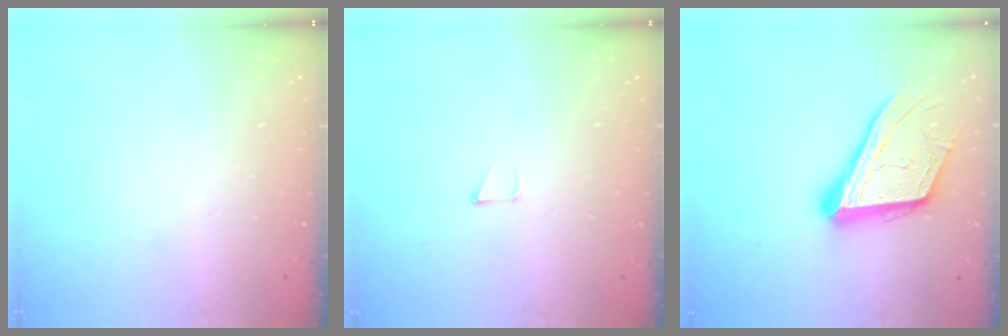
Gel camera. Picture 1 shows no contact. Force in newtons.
{"total": 2.6, "press": 2.6, "slide": 0.2}
{"total": 19.1, "press": 18.9, "slide": 2.6}